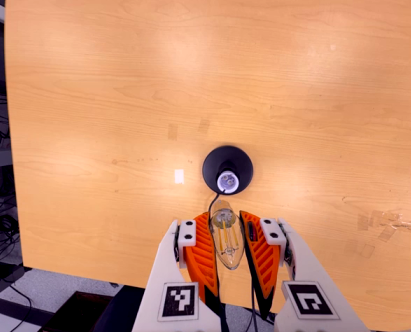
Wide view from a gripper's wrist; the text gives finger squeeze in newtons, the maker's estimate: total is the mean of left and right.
{"total": 21.5, "left": 24.2, "right": 18.7}